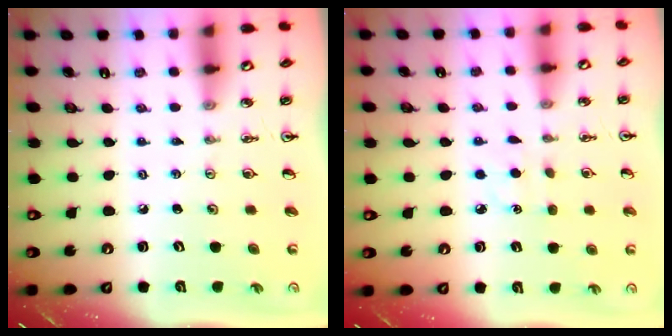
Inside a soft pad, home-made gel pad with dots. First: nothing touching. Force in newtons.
{"total": 3.8, "press": 3.7, "slide": 0.4}